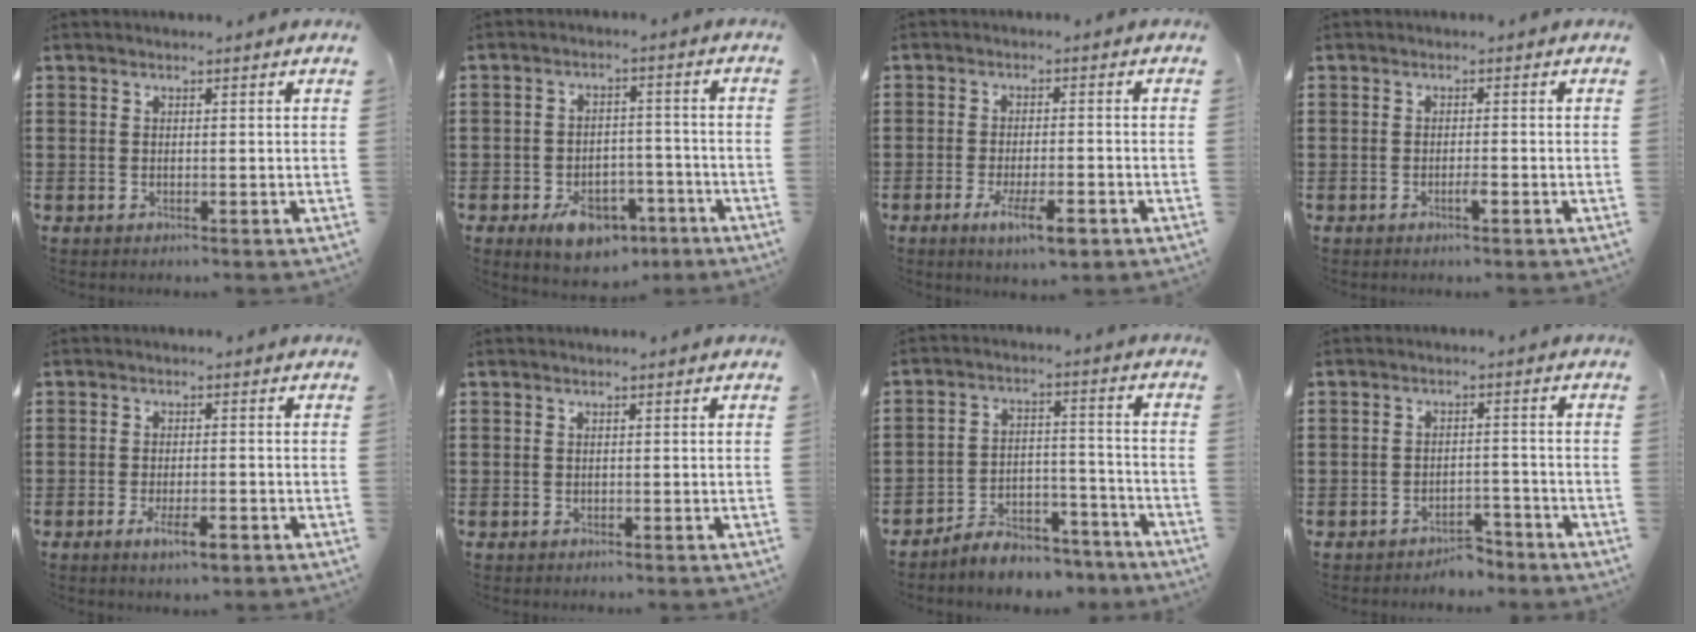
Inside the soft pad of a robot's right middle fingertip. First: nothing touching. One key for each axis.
{"total": 7.4, "fx": -4.6, "fy": 4.0, "fz": 4.2, "tx": -0.068, "ty": 0.015, "tz": -0.082}
{"total": 5.7, "fx": -3.0, "fy": 1.7, "fz": 4.6, "tx": -0.091, "ty": -0.006, "tz": -0.053}
{"total": 1.3, "fx": -0.6, "fy": 0.1, "fz": 1.1, "tx": -0.022, "ty": -0.002, "tz": -0.011}
{"total": 4.0, "fx": -2.1, "fy": 1.3, "fz": 3.2, "tx": -0.057, "ty": 0.000, "tz": -0.036}
{"total": 0.0}
{"total": 6.1, "fx": -5.9, "fy": 1.2, "fz": 0.6, "tx": -0.007, "ty": 0.019, "tz": -0.115}
{"total": 3.0, "fx": -3.0, "fy": 0.6, "fz": 0.0, "tx": -0.007, "ty": 0.002, "tz": -0.062}